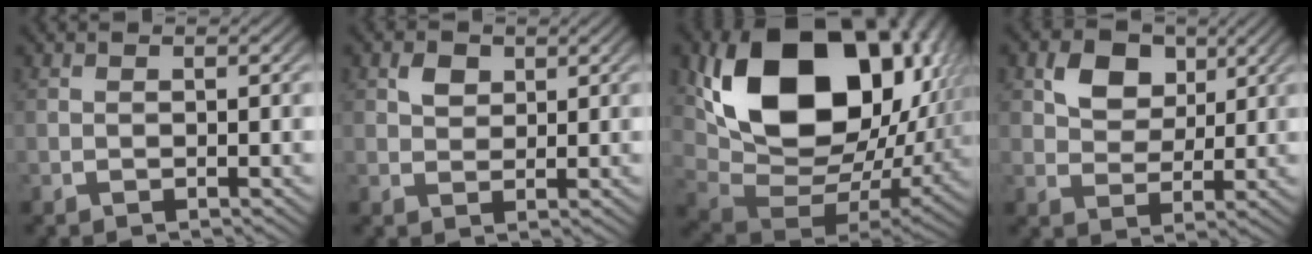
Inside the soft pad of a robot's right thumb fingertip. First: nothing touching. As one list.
[{"total": 2.1, "force": [1.2, 1.4, 0.9], "torque": [-0.008, -0.002, 0.026]}, {"total": 21.1, "force": [2.2, 13.7, 15.9], "torque": [-0.314, -0.054, 0.055]}, {"total": 5.0, "force": [2.1, 3.8, 2.6], "torque": [-0.049, -0.008, 0.038]}]